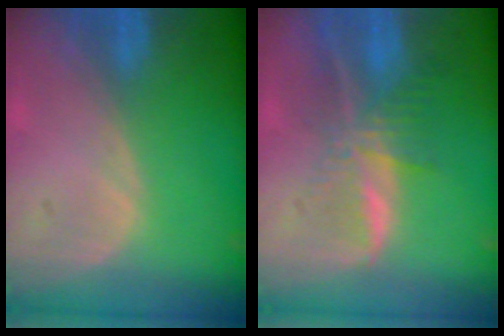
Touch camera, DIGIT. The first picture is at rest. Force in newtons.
{"total": 7.7, "press": 6.5, "slide": 4.1}